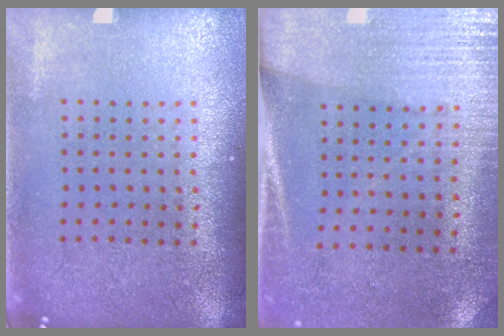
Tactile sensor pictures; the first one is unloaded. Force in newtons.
{"total": 2.8, "press": 2.5, "slide": 1.3}